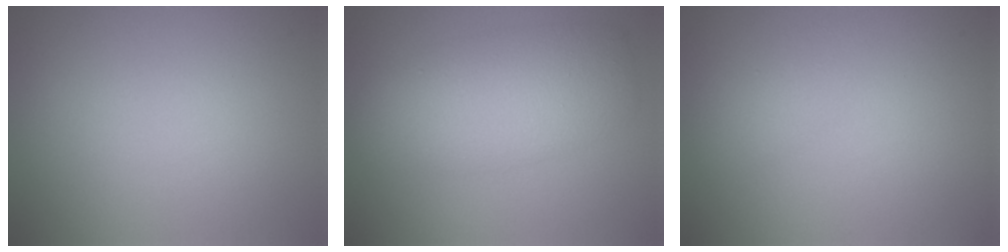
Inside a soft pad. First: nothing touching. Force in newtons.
{"total": 5.8, "press": 5.8, "slide": 0.1}
{"total": 1.3, "press": 1.3, "slide": 0.0}